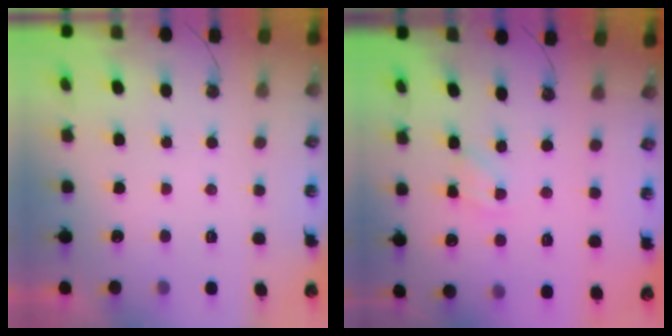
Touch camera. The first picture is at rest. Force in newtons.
{"total": 2.6, "press": 2.6, "slide": 0.4}